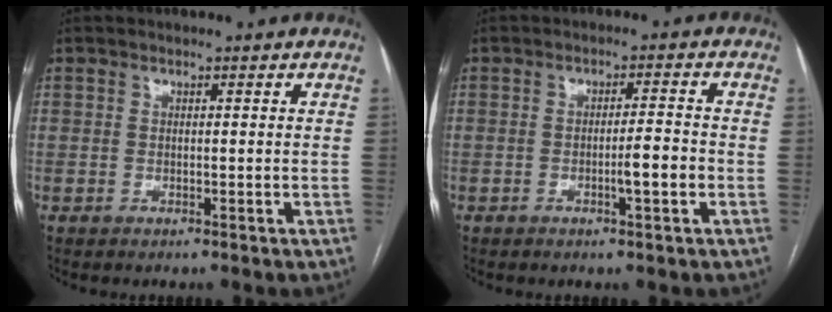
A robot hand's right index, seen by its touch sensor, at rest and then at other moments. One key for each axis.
{"total": 3.9, "fx": -1.3, "fy": 0.2, "fz": 3.7, "tx": -0.057, "ty": 0.001, "tz": -0.016}